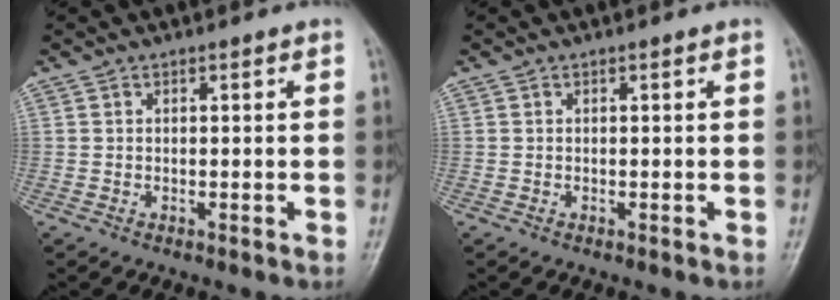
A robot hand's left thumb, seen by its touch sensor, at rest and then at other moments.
{"total": 0.0}